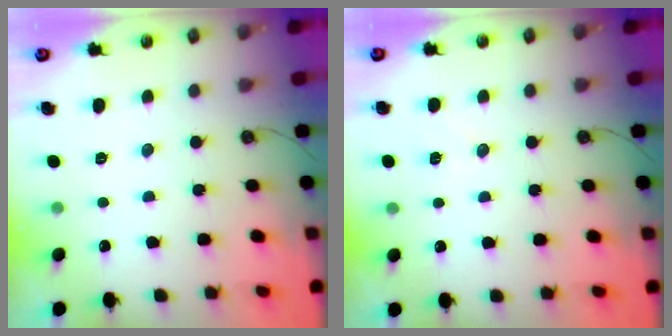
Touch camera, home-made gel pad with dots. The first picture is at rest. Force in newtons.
{"total": 6.3, "press": 5.6, "slide": 2.9}